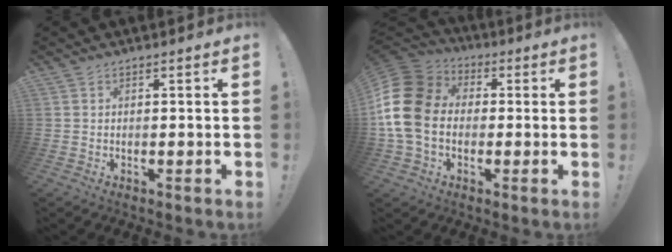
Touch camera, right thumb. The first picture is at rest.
{"total": 17.7, "force": [-0.5, 13.4, 11.5], "torque": [-0.213, 0.022, -0.001]}